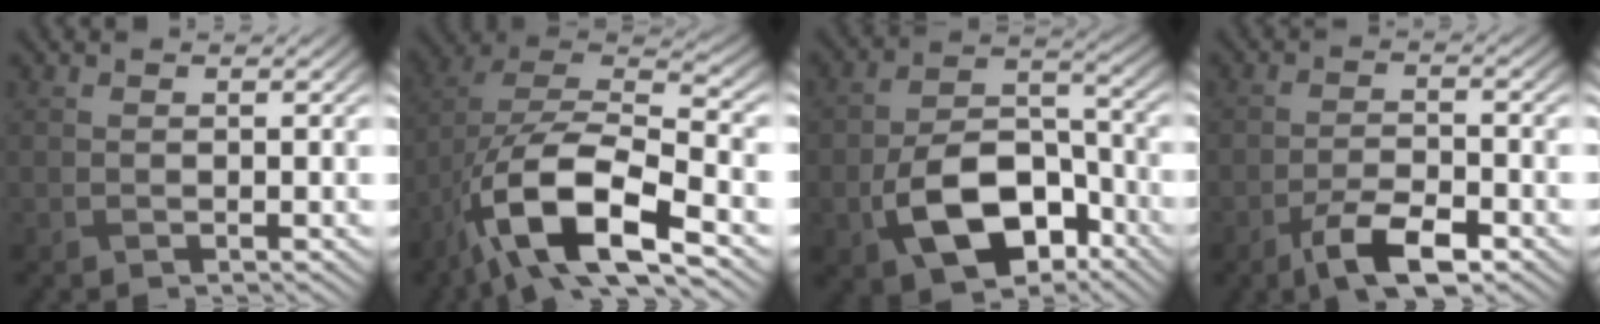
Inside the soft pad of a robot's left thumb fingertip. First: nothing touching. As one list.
[{"total": 14.8, "force": [-7.3, 5.6, 11.5], "torque": [-0.241, -0.017, -0.144]}, {"total": 11.6, "force": [-5.1, 6.8, 7.9], "torque": [-0.160, -0.008, -0.090]}, {"total": 5.9, "force": [-3.6, 1.9, 4.2], "torque": [-0.082, 0.001, -0.068]}]